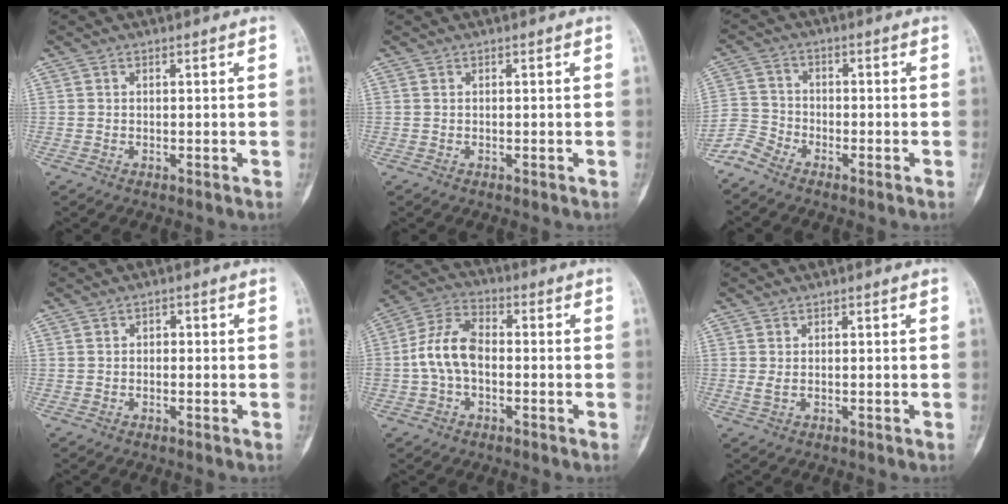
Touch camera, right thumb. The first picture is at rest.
{"total": 0.0}
{"total": 4.1, "force": [-3.8, 1.6, 0.4], "torque": [-0.003, 0.009, -0.091]}
{"total": 1.0, "force": [-0.3, 0.8, 0.5], "torque": [0.003, 0.006, -0.010]}
{"total": 9.6, "force": [-1.1, 6.0, 7.4], "torque": [-0.141, 0.036, -0.030]}
{"total": 1.0, "force": [0.0, 0.4, 0.9], "torque": [-0.020, -0.001, 0.001]}